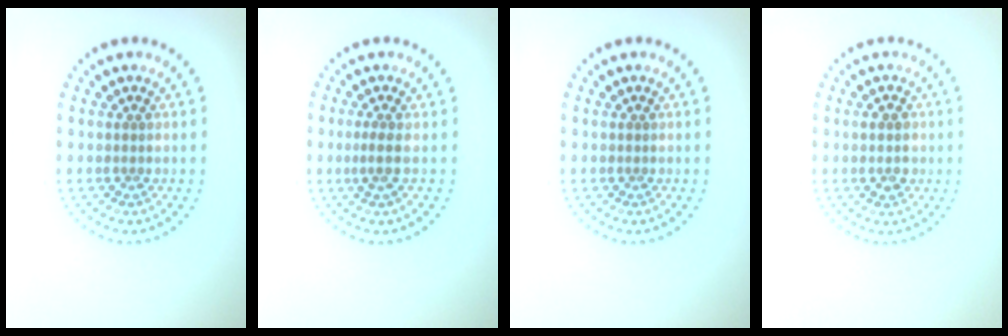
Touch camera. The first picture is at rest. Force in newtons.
{"total": 1.5, "press": 1.1, "slide": 1.0}
{"total": 0.0}
{"total": 2.2, "press": 2.2, "slide": 0.1}